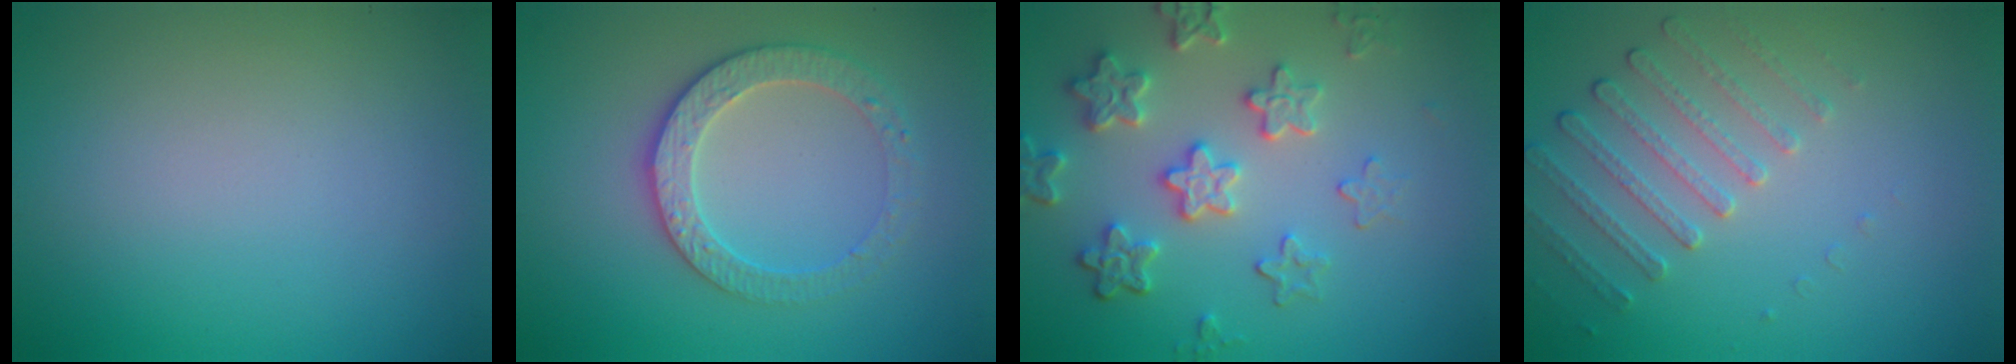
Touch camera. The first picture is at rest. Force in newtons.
{"total": 3.3, "press": 3.3, "slide": 0.6}
{"total": 5.1, "press": 4.1, "slide": 2.9}
{"total": 2.2, "press": 1.8, "slide": 1.2}